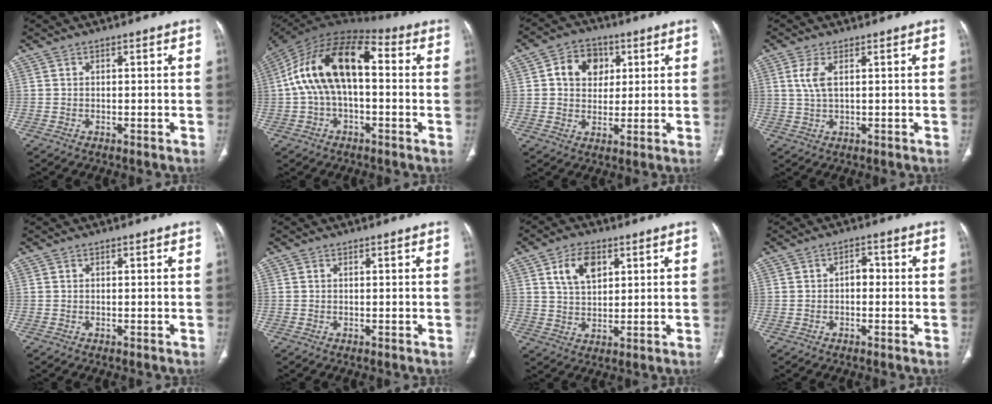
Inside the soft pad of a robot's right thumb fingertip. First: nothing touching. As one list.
[{"total": 17.8, "force": [1.3, 9.4, 15.0], "torque": [-0.271, 0.049, 0.014]}, {"total": 8.8, "force": [2.4, 7.1, 4.7], "torque": [-0.038, 0.000, 0.036]}, {"total": 4.0, "force": [1.2, 1.6, 3.4], "torque": [-0.087, 0.001, 0.029]}, {"total": 0.0}, {"total": 0.0}, {"total": 7.7, "force": [3.3, 4.7, 5.2], "torque": [-0.076, -0.013, 0.063]}, {"total": 2.7, "force": [-0.3, 1.8, 2.0], "torque": [-0.016, 0.011, -0.011]}]